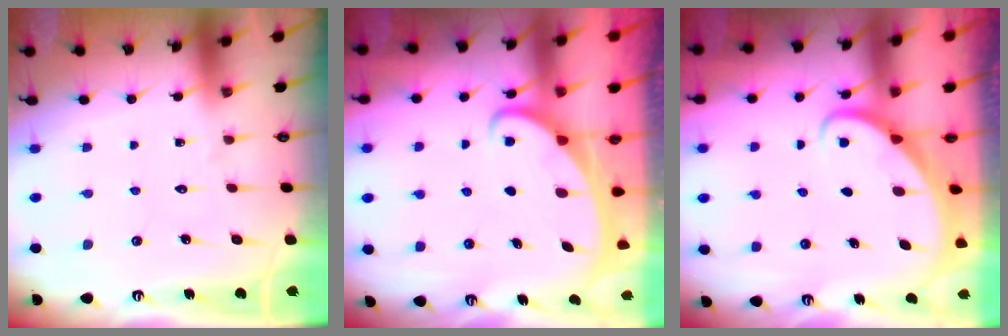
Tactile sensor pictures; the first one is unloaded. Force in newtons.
{"total": 2.3, "press": 2.2, "slide": 0.3}
{"total": 2.3, "press": 2.3, "slide": 0.2}